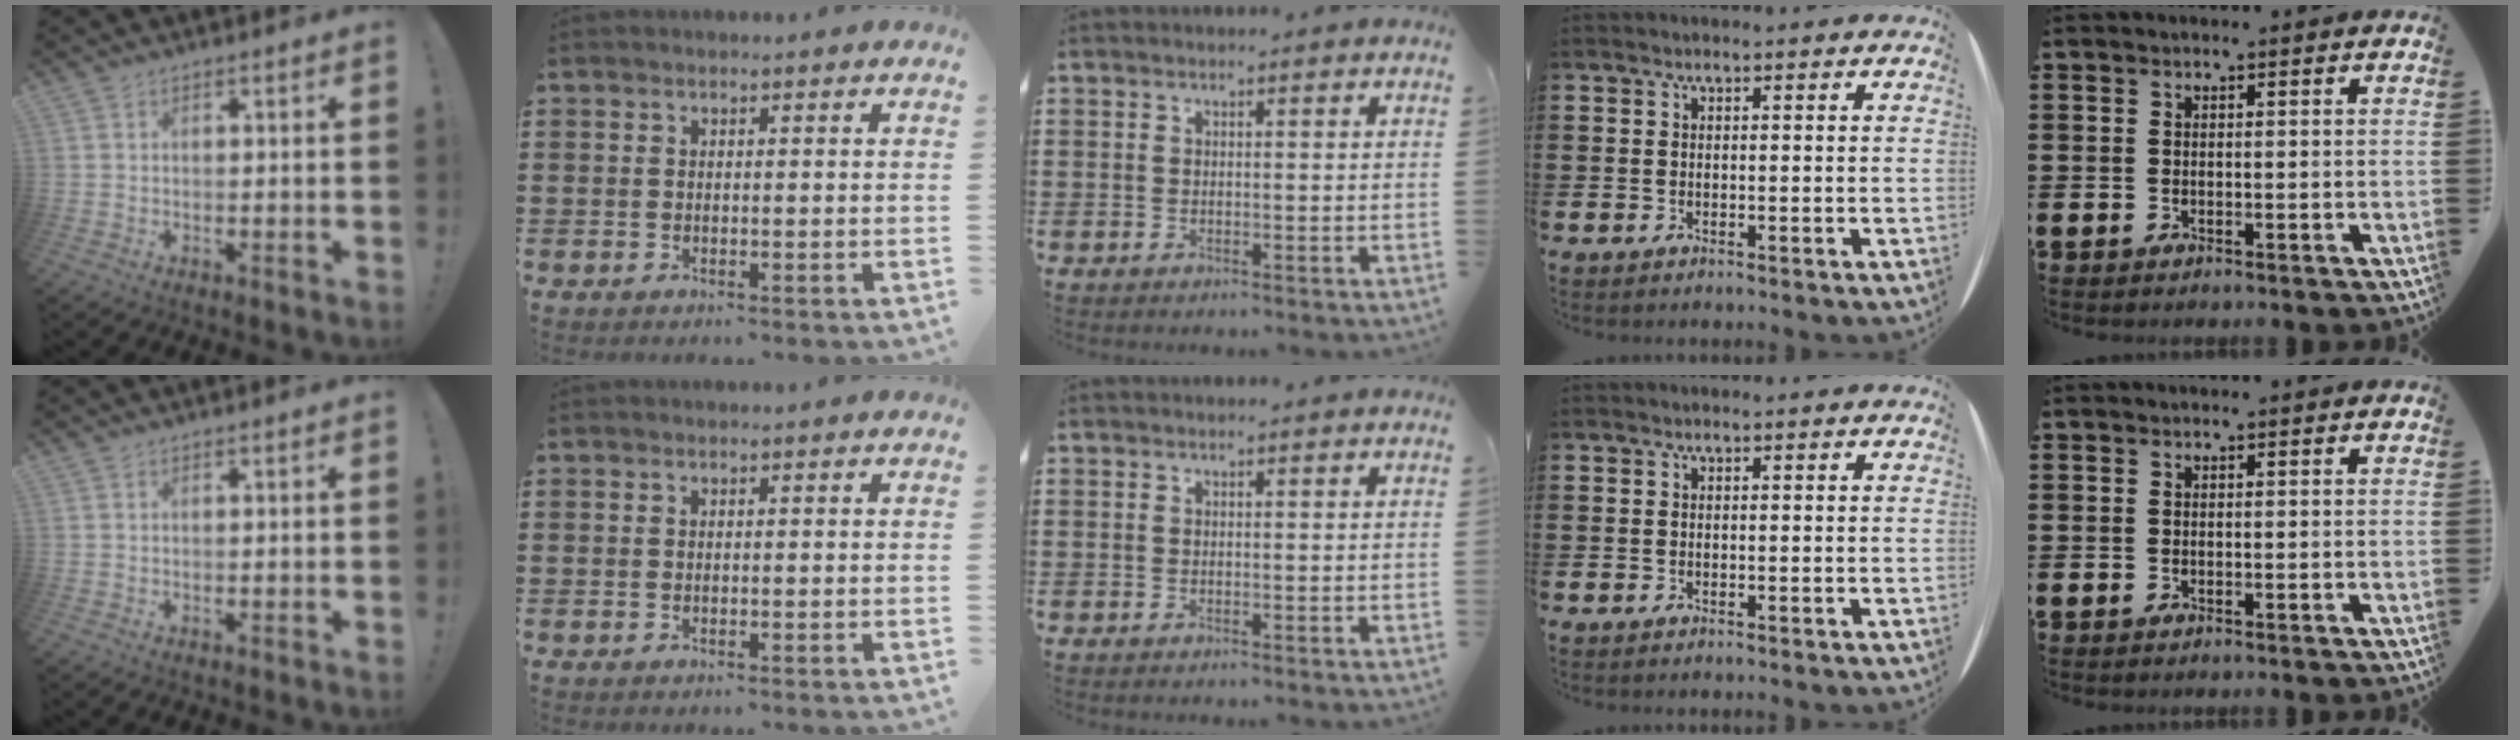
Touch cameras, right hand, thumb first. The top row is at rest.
{}